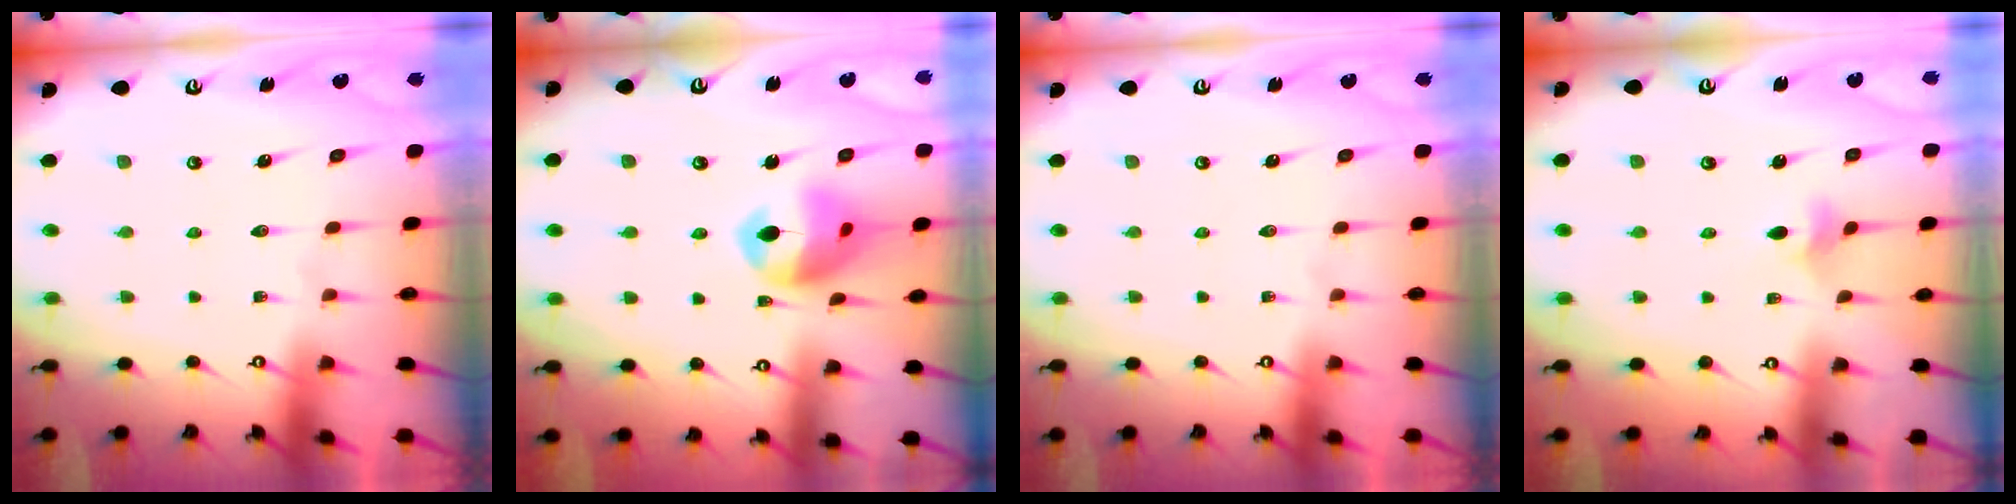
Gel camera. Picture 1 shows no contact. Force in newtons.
{"total": 12.4, "press": 12.4, "slide": 1.2}
{"total": 0.0}
{"total": 3.9, "press": 3.8, "slide": 0.8}